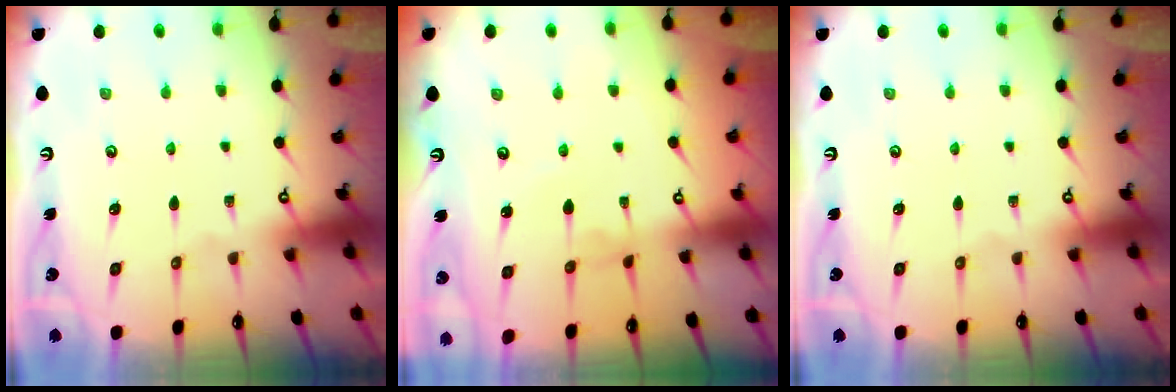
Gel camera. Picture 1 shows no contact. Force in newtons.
{"total": 2.1, "press": 2.1, "slide": 0.0}
{"total": 0.0}